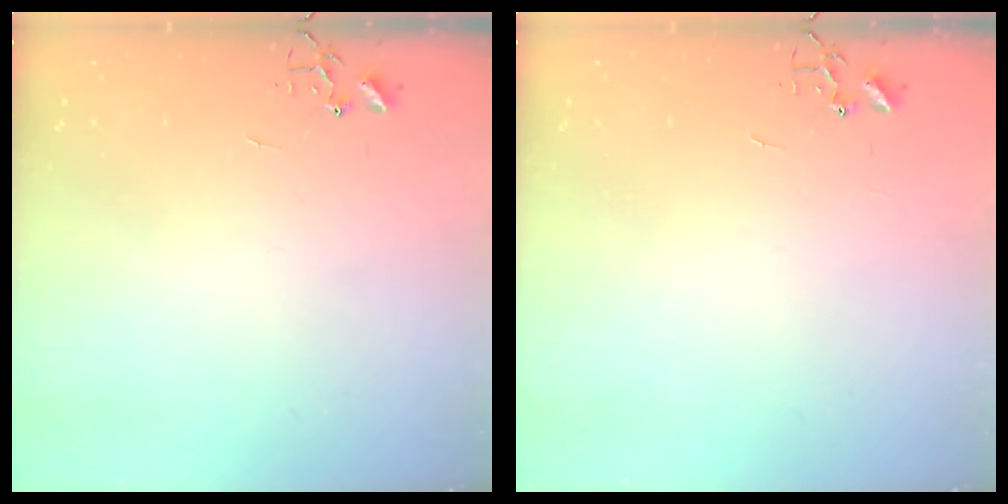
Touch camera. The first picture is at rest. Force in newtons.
{"total": 0.0}